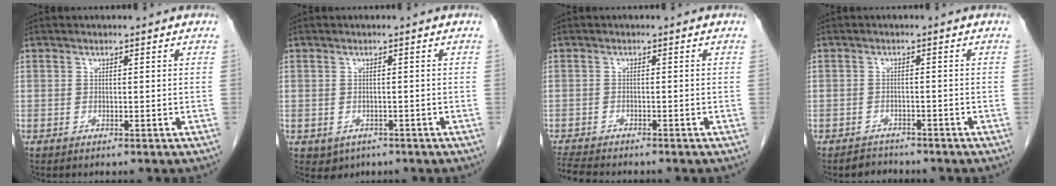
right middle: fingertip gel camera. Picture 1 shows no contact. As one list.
[{"total": 2.5, "force": [-1.2, 2.1, 0.6], "torque": [-0.010, 0.003, -0.007]}, {"total": 5.4, "force": [-5.0, 0.8, 1.9], "torque": [-0.037, -0.015, -0.085]}, {"total": 2.1, "force": [-1.8, 1.0, -0.6], "torque": [0.004, 0.002, -0.030]}]